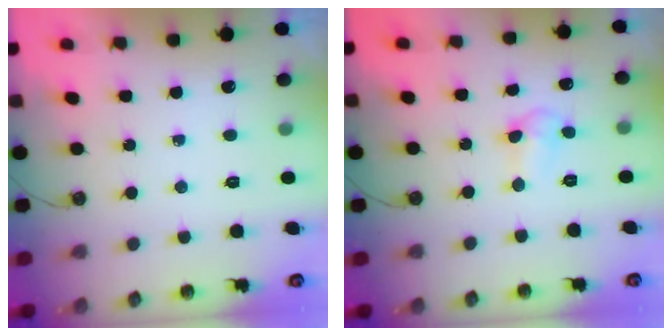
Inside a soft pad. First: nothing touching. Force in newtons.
{"total": 3.6, "press": 3.5, "slide": 1.0}